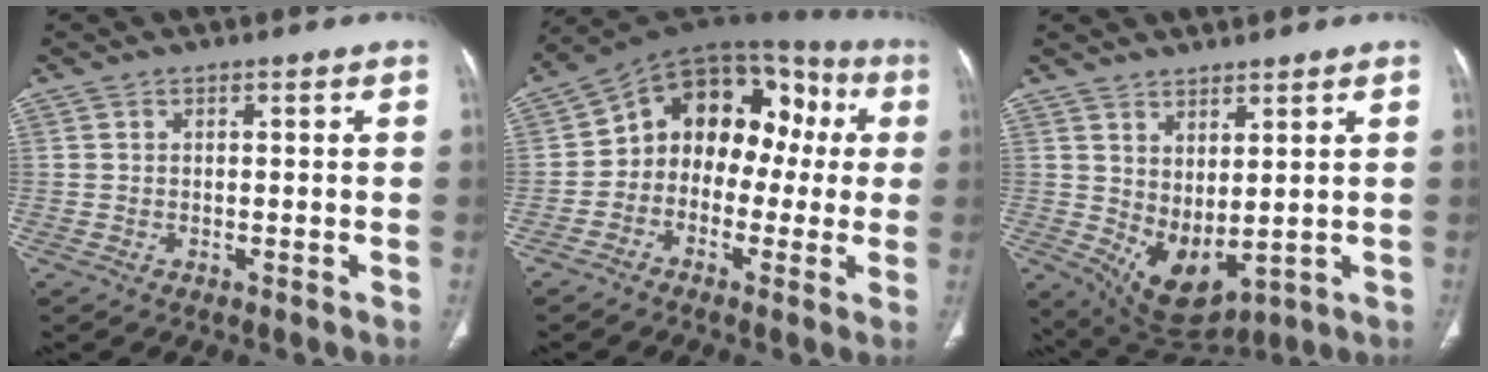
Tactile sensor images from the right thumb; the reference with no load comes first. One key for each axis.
{"total": 16.4, "fx": 0.6, "fy": 11.7, "fz": 11.6, "tx": -0.108, "ty": 0.060, "tz": -0.007}
{"total": 8.6, "fx": 1.7, "fy": 4.4, "fz": 7.2, "tx": -0.119, "ty": -0.023, "tz": 0.059}